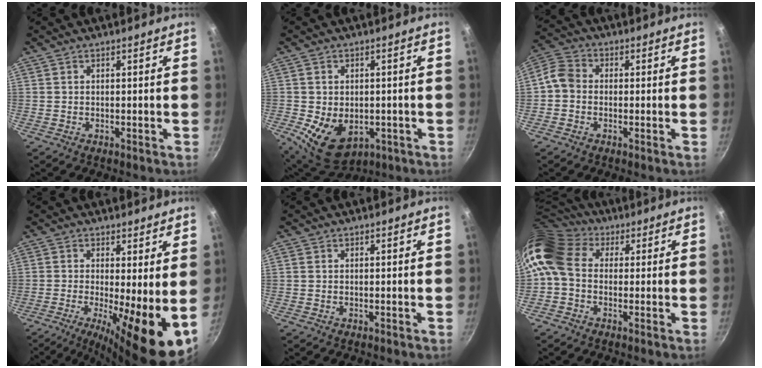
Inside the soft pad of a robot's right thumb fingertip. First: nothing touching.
{"total": 10.9, "force": [-2.3, 7.6, 7.4], "torque": [-0.102, -0.011, -0.016]}
{"total": 5.3, "force": [-0.8, 4.4, 2.8], "torque": [-0.042, 0.019, -0.036]}
{"total": 11.8, "force": [-1.6, 2.4, 11.5], "torque": [-0.172, -0.014, -0.027]}
{"total": 0.6, "force": [0.1, 0.5, 0.2], "torque": [-0.005, 0.002, -0.001]}
{"total": 12.6, "force": [1.6, 9.8, 7.7], "torque": [-0.155, 0.033, 0.008]}